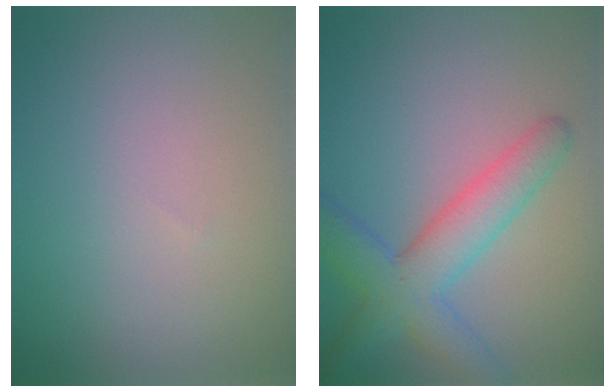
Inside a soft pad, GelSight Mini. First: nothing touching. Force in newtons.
{"total": 5.3, "press": 5.3, "slide": 0.1}